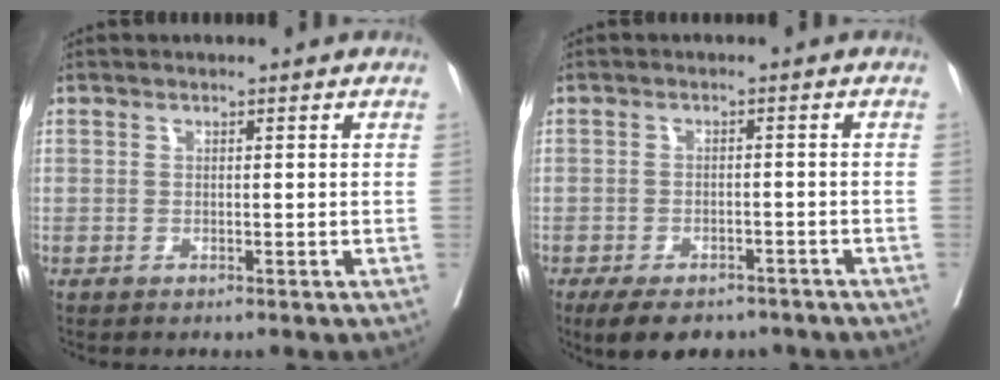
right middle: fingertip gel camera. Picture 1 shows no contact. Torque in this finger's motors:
{"motor_torque": [0.79, -0.50, 0.10, 0.03]}